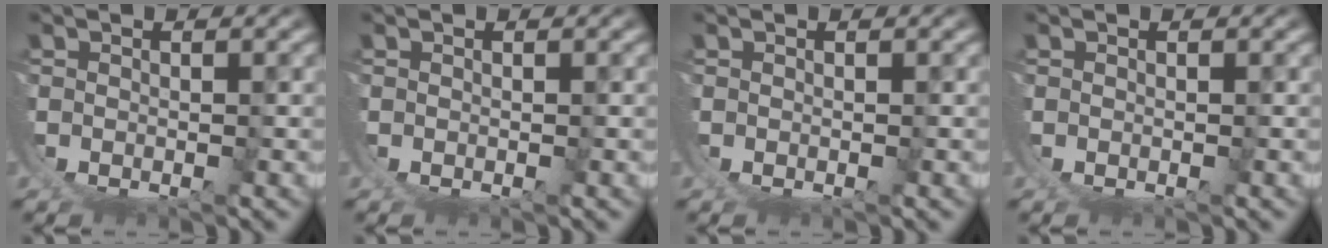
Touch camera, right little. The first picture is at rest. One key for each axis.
{"total": 0.0}
{"total": 0.0}
{"total": 0.0}